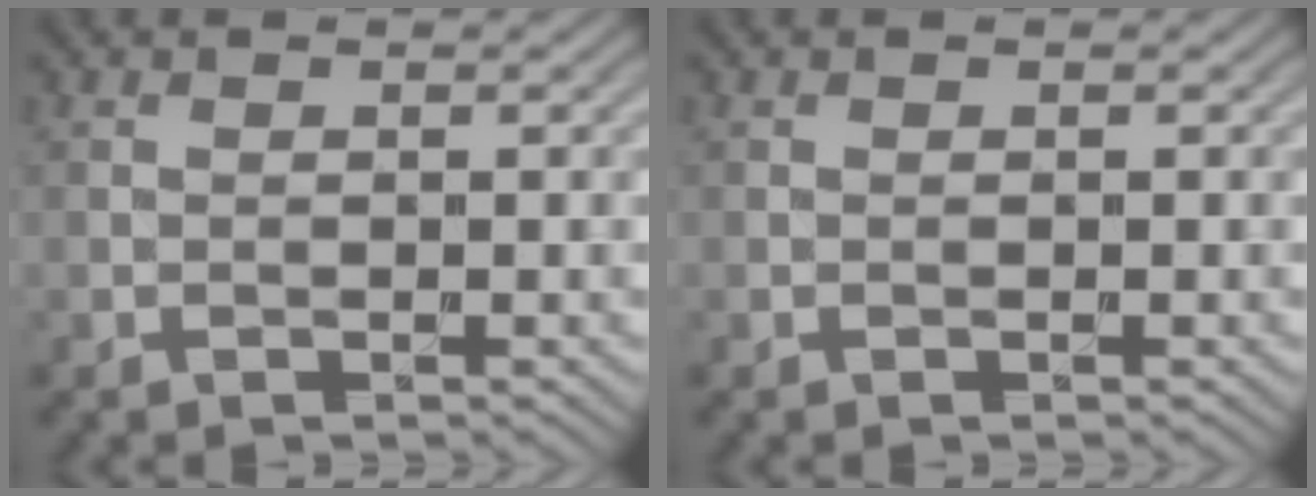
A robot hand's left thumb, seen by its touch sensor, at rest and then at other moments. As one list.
[{"total": 0.0}]